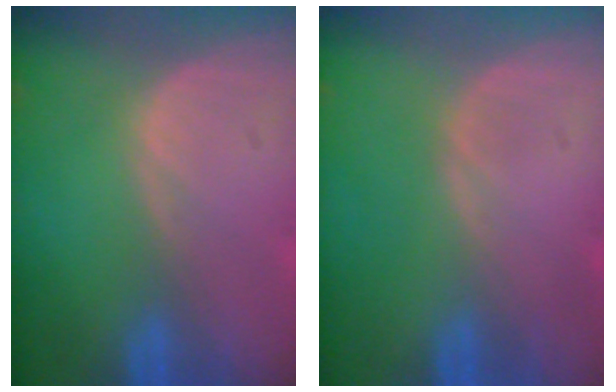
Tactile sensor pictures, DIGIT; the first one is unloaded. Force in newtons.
{"total": 0.0}